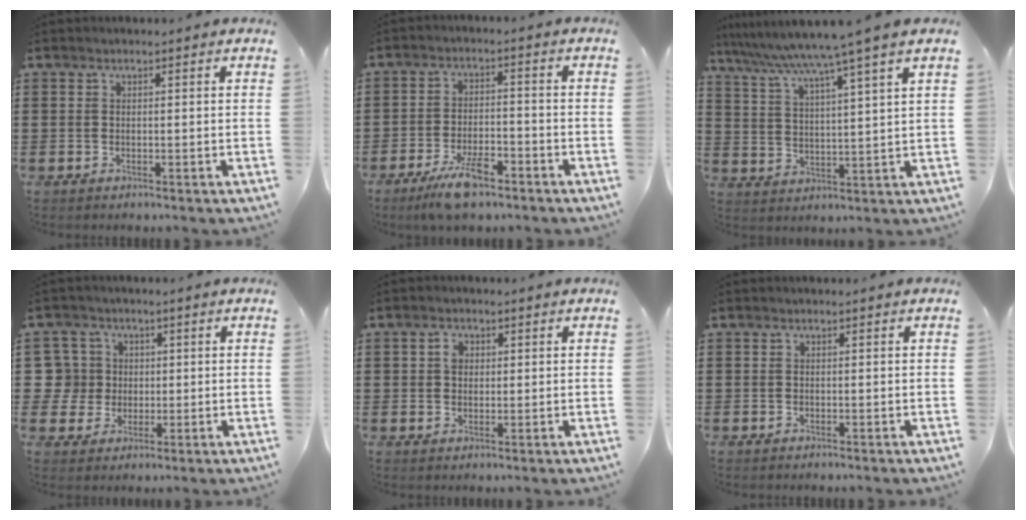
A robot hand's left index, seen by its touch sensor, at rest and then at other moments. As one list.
[{"total": 6.6, "force": [-4.7, 2.0, 4.2], "torque": [-0.084, 0.004, -0.086]}, {"total": 6.2, "force": [5.0, -1.6, 3.3], "torque": [-0.086, -0.041, 0.077]}, {"total": 6.6, "force": [0.5, 6.4, 1.1], "torque": [-0.064, 0.012, 0.010]}, {"total": 2.2, "force": [0.6, 1.8, 1.1], "torque": [-0.019, 0.007, 0.008]}, {"total": 0.0}]